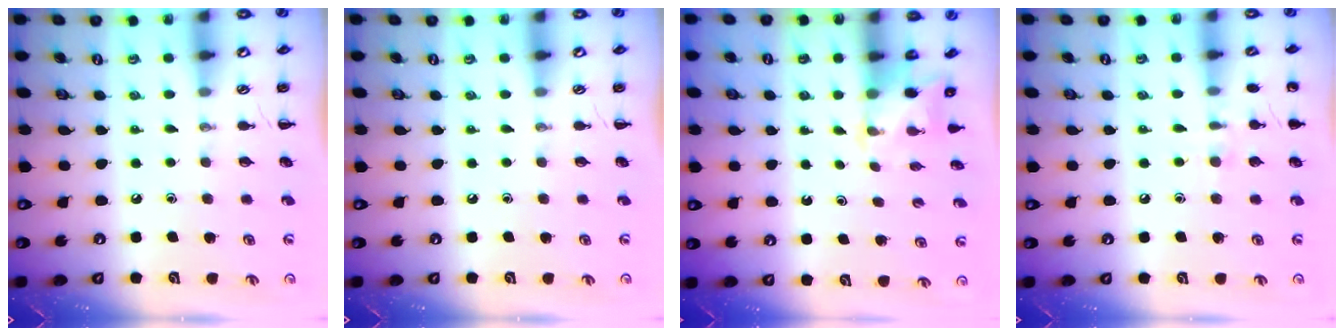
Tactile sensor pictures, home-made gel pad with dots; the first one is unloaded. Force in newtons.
{"total": 0.0}
{"total": 2.1, "press": 2.0, "slide": 0.6}
{"total": 6.7, "press": 6.5, "slide": 1.7}